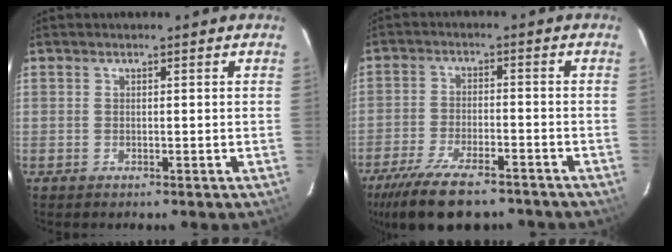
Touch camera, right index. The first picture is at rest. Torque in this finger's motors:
{"motor_torque": [1.22, -0.92, 0.59, 0.12]}